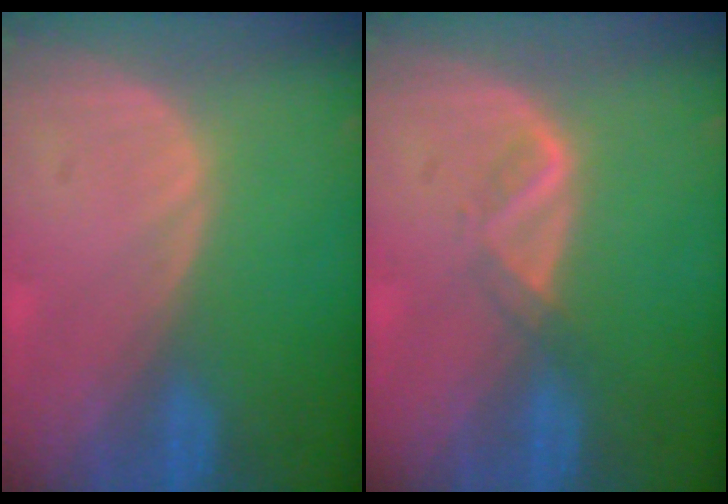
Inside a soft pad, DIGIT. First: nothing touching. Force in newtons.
{"total": 2.1, "press": 2.0, "slide": 0.6}